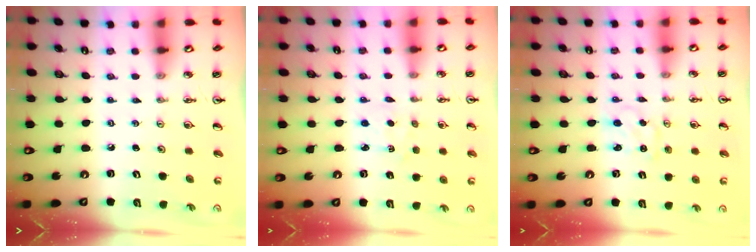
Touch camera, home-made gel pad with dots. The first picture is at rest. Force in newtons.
{"total": 2.3, "press": 2.3, "slide": 0.2}
{"total": 1.4, "press": 1.4, "slide": 0.3}